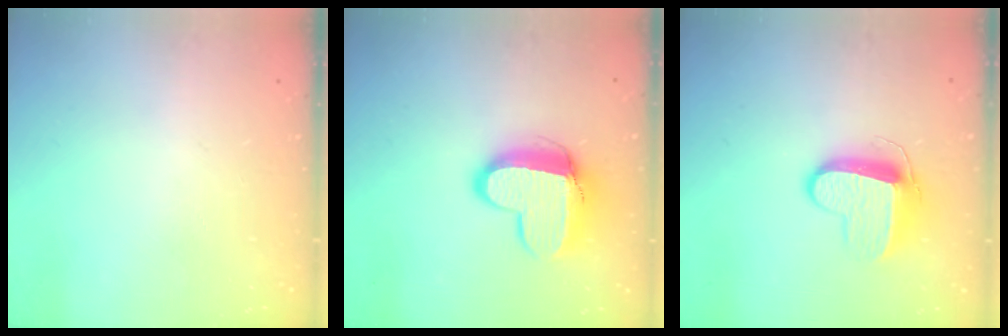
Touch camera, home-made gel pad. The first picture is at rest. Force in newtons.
{"total": 12.5, "press": 12.5, "slide": 1.0}
{"total": 10.5, "press": 10.5, "slide": 0.8}